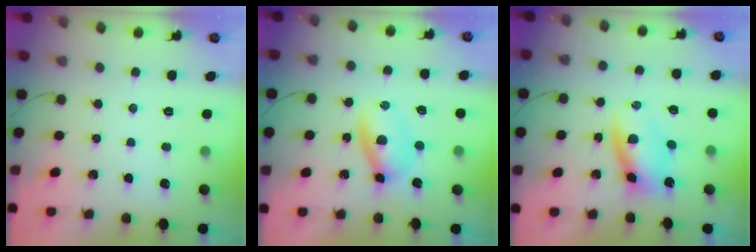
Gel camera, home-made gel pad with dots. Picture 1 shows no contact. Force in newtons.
{"total": 3.7, "press": 3.6, "slide": 1.0}
{"total": 5.5, "press": 5.4, "slide": 0.6}